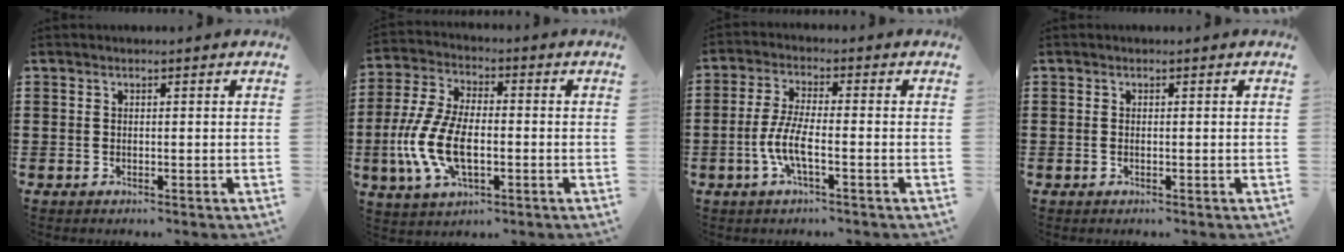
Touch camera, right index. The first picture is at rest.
{"total": 10.8, "force": [-2.6, 5.3, 9.1], "torque": [-0.220, -0.012, -0.054]}
{"total": 5.9, "force": [-2.1, 1.3, 5.3], "torque": [-0.125, -0.012, -0.048]}
{"total": 0.0}